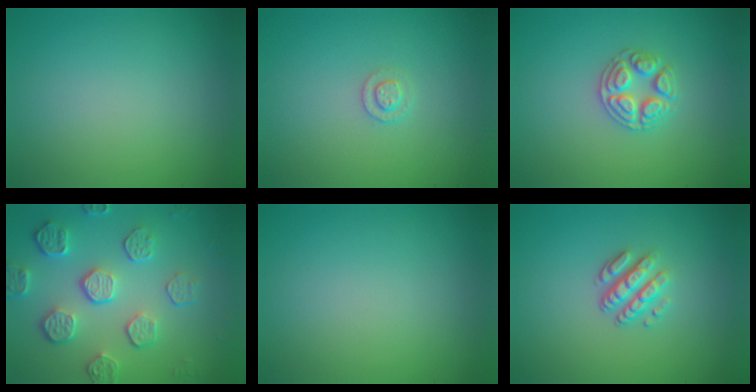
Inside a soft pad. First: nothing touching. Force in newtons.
{"total": 1.3, "press": 1.2, "slide": 0.3}
{"total": 2.9, "press": 2.8, "slide": 0.4}
{"total": 5.7, "press": 4.1, "slide": 3.9}
{"total": 0.0}
{"total": 3.3, "press": 2.4, "slide": 2.2}